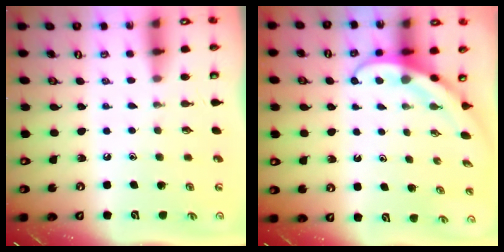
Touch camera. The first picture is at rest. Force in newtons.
{"total": 3.8, "press": 3.8, "slide": 0.3}